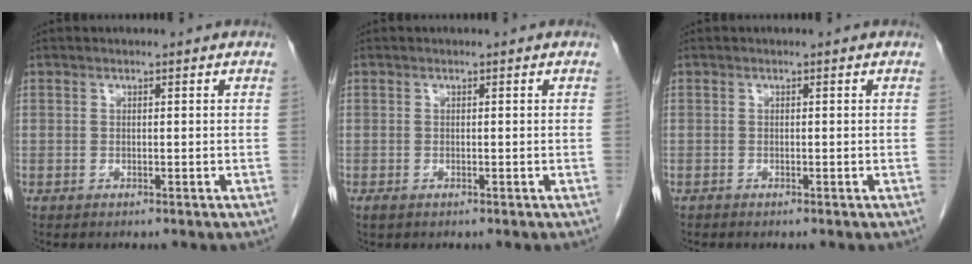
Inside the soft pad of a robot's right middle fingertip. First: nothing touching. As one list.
[{"total": 0.6, "force": [-0.4, 0.3, 0.4], "torque": [-0.010, -0.002, -0.002]}, {"total": 0.0}]